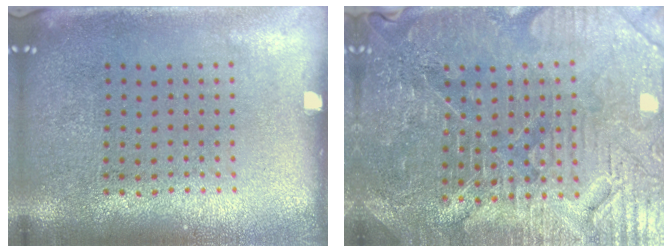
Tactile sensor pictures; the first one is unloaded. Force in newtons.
{"total": 4.6, "press": 4.4, "slide": 1.4}